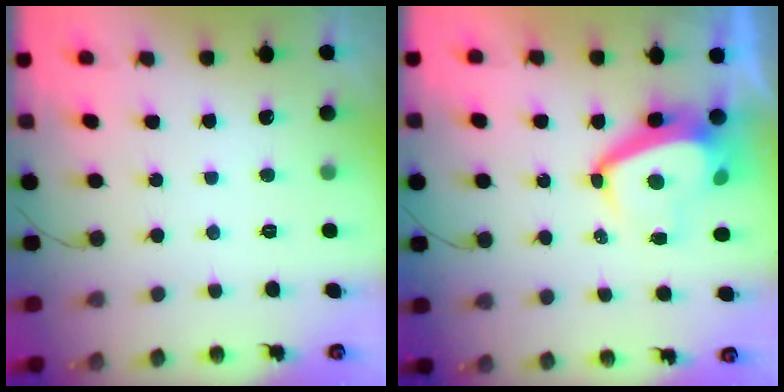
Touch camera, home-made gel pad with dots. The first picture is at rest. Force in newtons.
{"total": 7.6, "press": 7.6, "slide": 1.0}